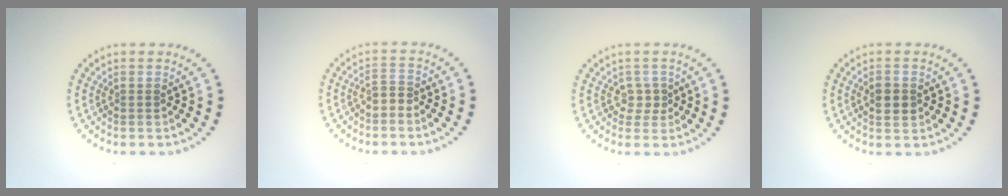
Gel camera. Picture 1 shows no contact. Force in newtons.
{"total": 1.1, "press": 0.9, "slide": 0.7}
{"total": 1.5, "press": 1.2, "slide": 0.9}
{"total": 2.2, "press": 2.2, "slide": 0.0}